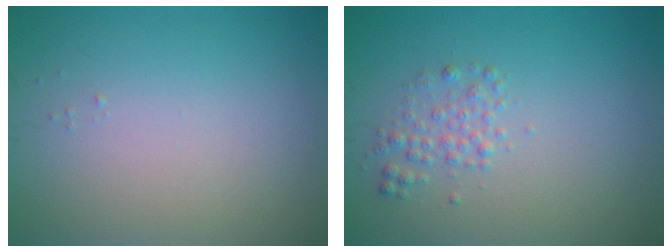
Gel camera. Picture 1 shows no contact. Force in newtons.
{"total": 1.6, "press": 1.6, "slide": 0.0}